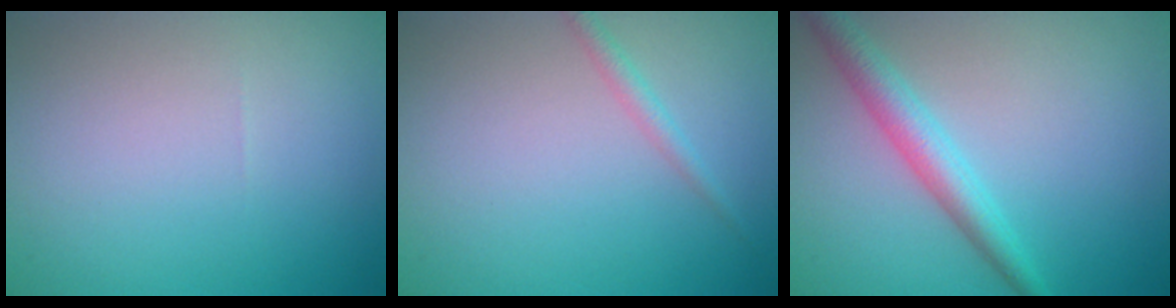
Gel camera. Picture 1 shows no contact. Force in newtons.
{"total": 1.3, "press": 1.3, "slide": 0.0}
{"total": 3.3, "press": 3.3, "slide": 0.1}